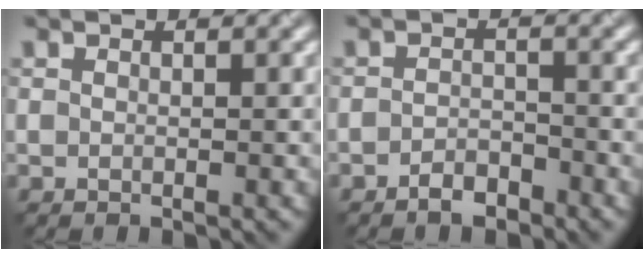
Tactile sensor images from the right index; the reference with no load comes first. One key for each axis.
{"total": 1.9, "fx": -1.5, "fy": 0.9, "fz": 0.9, "tx": -0.012, "ty": 0.005, "tz": -0.032}